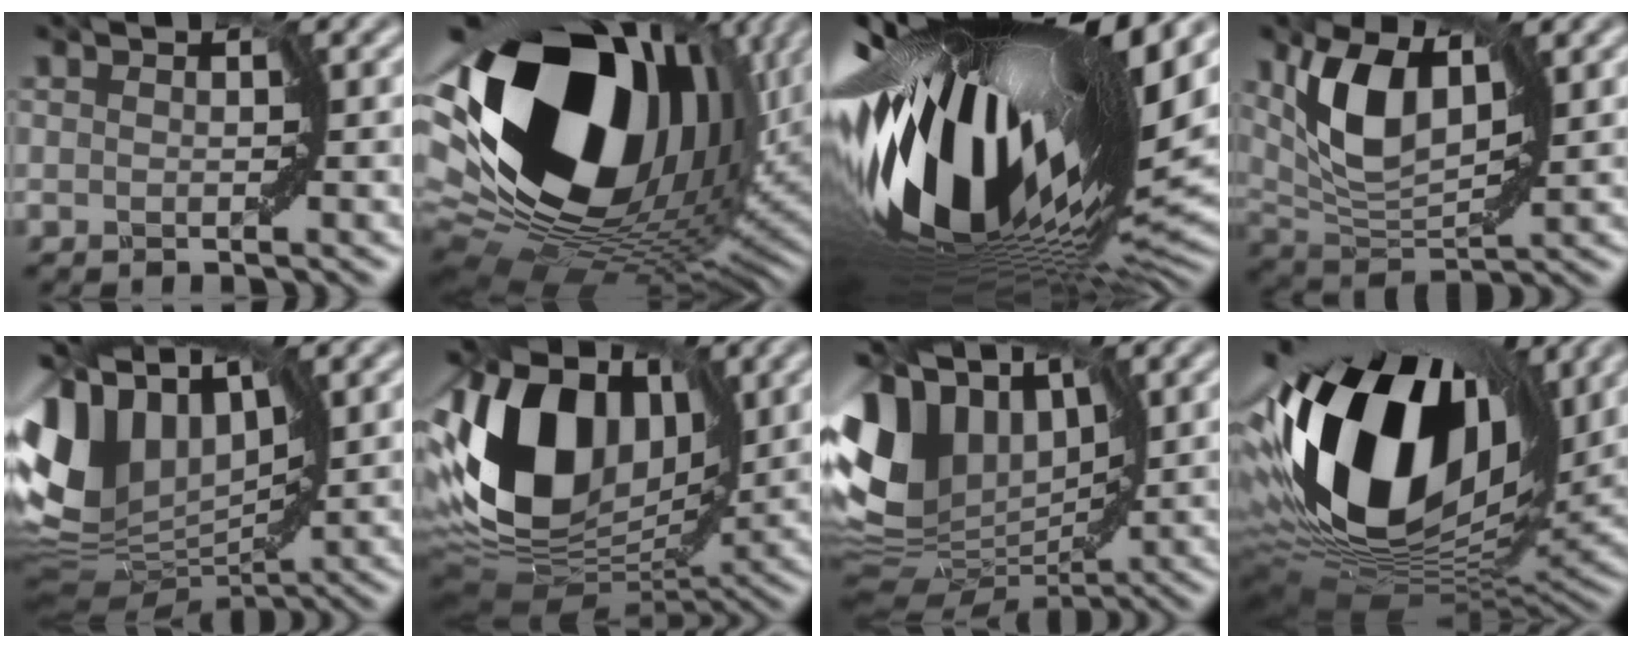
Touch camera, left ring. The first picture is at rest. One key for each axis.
{"total": 20.2, "fx": 5.1, "fy": 12.3, "fz": 15.1, "tx": -0.321, "ty": -0.010, "tz": 0.102}
{"total": 18.5, "fx": 1.7, "fy": 6.0, "fz": 17.4, "tx": -0.345, "ty": -0.051, "tz": 0.044}
{"total": 5.7, "fx": 2.1, "fy": 2.7, "fz": 4.6, "tx": -0.103, "ty": -0.005, "tz": 0.056}
{"total": 9.5, "fx": 2.8, "fy": 6.2, "fz": 6.6, "tx": -0.173, "ty": 0.010, "tz": 0.057}
{"total": 13.1, "fx": 1.7, "fy": 8.3, "fz": 10.0, "tx": -0.209, "ty": 0.016, "tz": 0.029}
{"total": 11.1, "fx": 2.8, "fy": 7.5, "fz": 7.7, "tx": -0.174, "ty": 0.009, "tz": 0.065}
{"total": 17.5, "fx": 4.1, "fy": 10.6, "fz": 13.3, "tx": -0.307, "ty": 0.003, "tz": 0.077}